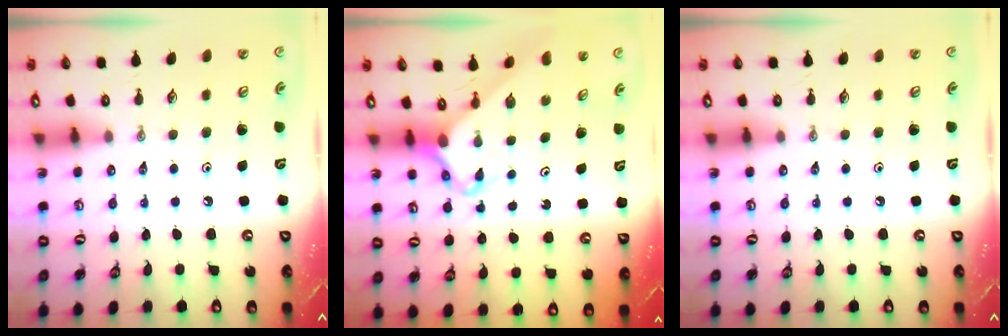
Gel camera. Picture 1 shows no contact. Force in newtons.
{"total": 4.3, "press": 4.3, "slide": 0.2}
{"total": 0.0}